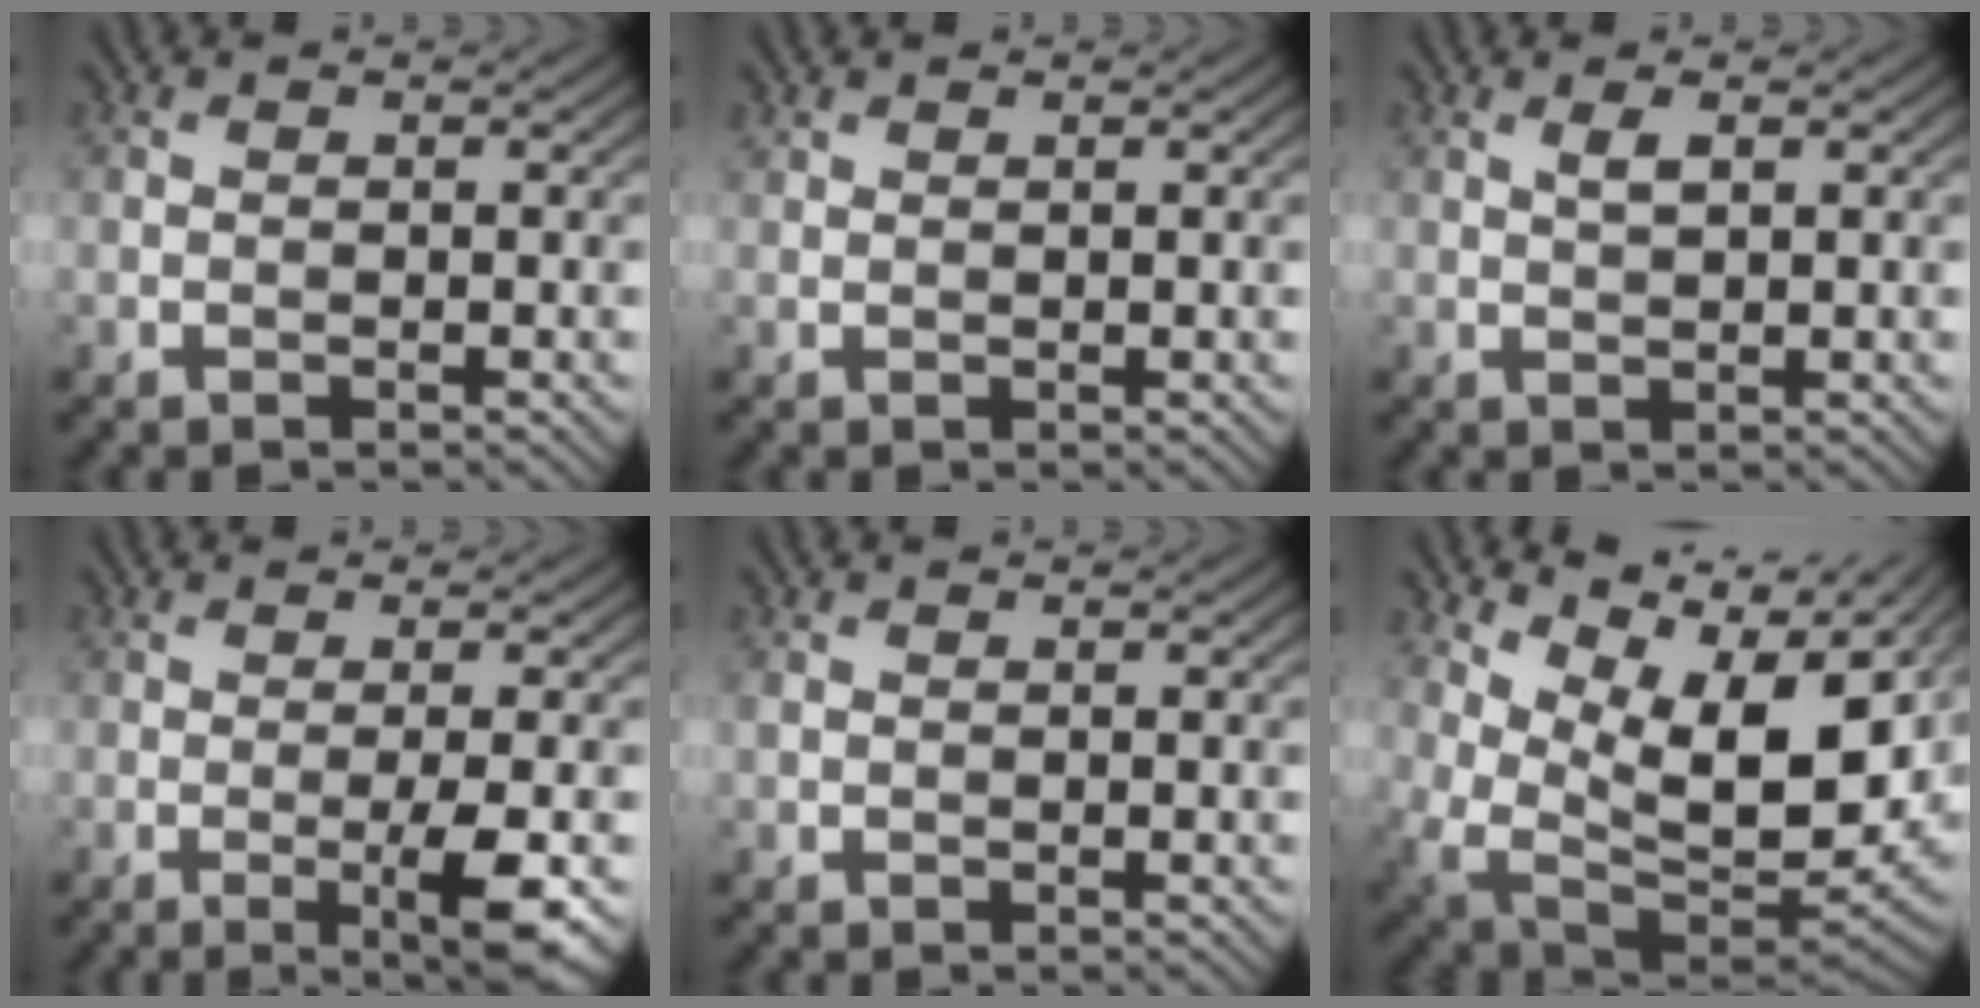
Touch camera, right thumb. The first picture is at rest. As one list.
[{"total": 0.6, "force": [0.6, 0.0, 0.1], "torque": [-0.006, 0.000, 0.013]}, {"total": 1.5, "force": [0.8, 0.3, 1.3], "torque": [-0.029, 0.001, 0.015]}, {"total": 4.9, "force": [-1.3, 0.6, 4.7], "torque": [-0.079, 0.004, -0.025]}, {"total": 0.5, "force": [0.1, 0.2, 0.5], "torque": [-0.017, 0.003, 0.001]}, {"total": 14.7, "force": [5.3, 7.3, 11.6], "torque": [-0.217, -0.006, 0.117]}]